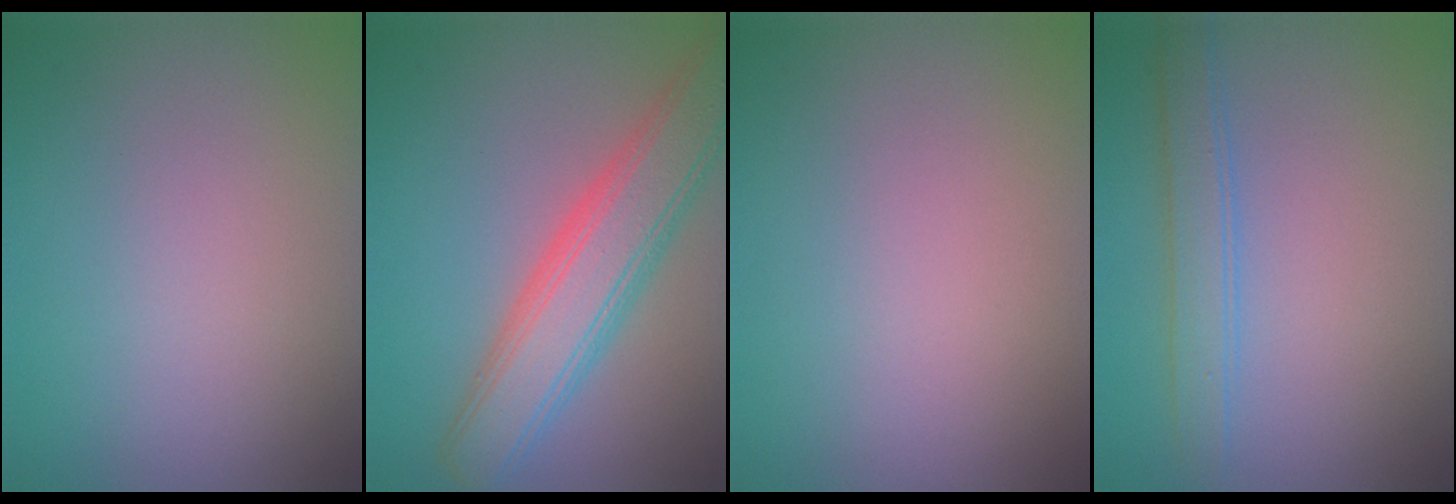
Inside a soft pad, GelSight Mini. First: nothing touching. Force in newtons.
{"total": 7.4, "press": 7.3, "slide": 0.7}
{"total": 0.0}
{"total": 2.7, "press": 2.7, "slide": 0.1}